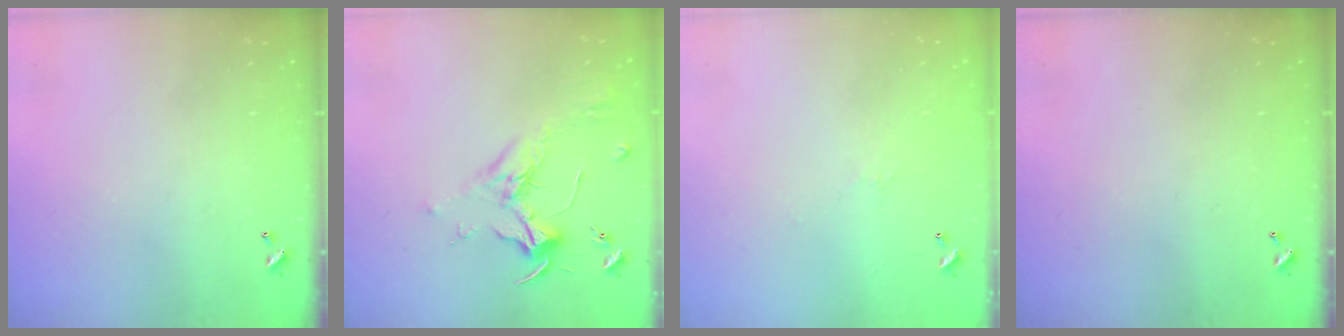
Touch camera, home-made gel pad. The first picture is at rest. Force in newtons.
{"total": 1.8, "press": 1.6, "slide": 0.7}
{"total": 6.6, "press": 6.6, "slide": 0.8}
{"total": 0.0}